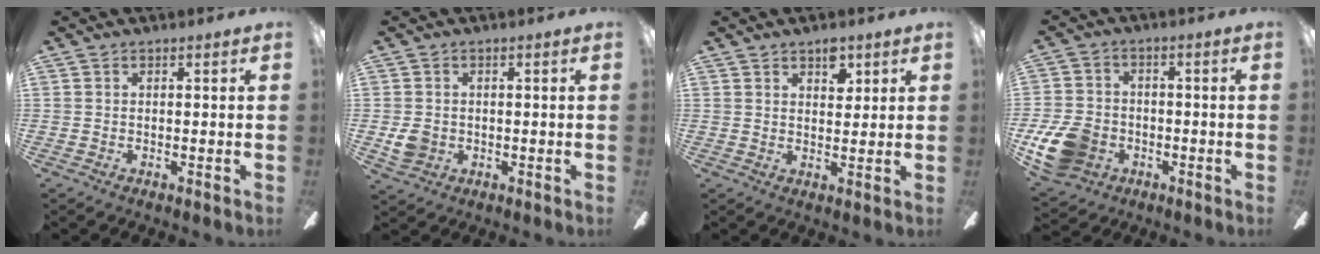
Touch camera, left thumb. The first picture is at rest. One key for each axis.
{"total": 4.3, "fx": -0.3, "fy": 3.8, "fz": 2.1, "tx": -0.022, "ty": 0.002, "tz": -0.004}
{"total": 5.0, "fx": 3.2, "fy": 2.8, "fz": 2.7, "tx": -0.018, "ty": -0.015, "tz": 0.050}
{"total": 12.0, "fx": -4.7, "fy": 9.0, "fz": 6.3, "tx": -0.144, "ty": 0.030, "tz": -0.085}